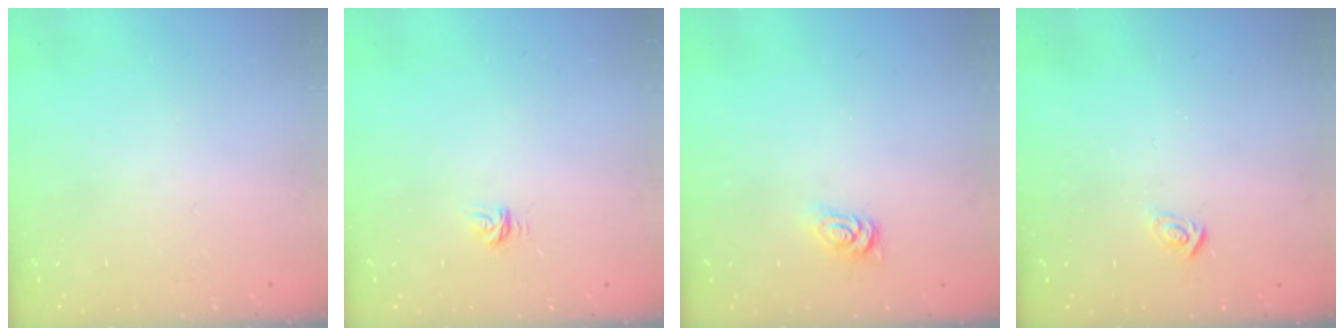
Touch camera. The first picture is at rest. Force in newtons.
{"total": 3.2, "press": 3.2, "slide": 0.2}
{"total": 2.5, "press": 2.5, "slide": 0.3}
{"total": 2.9, "press": 2.9, "slide": 0.3}